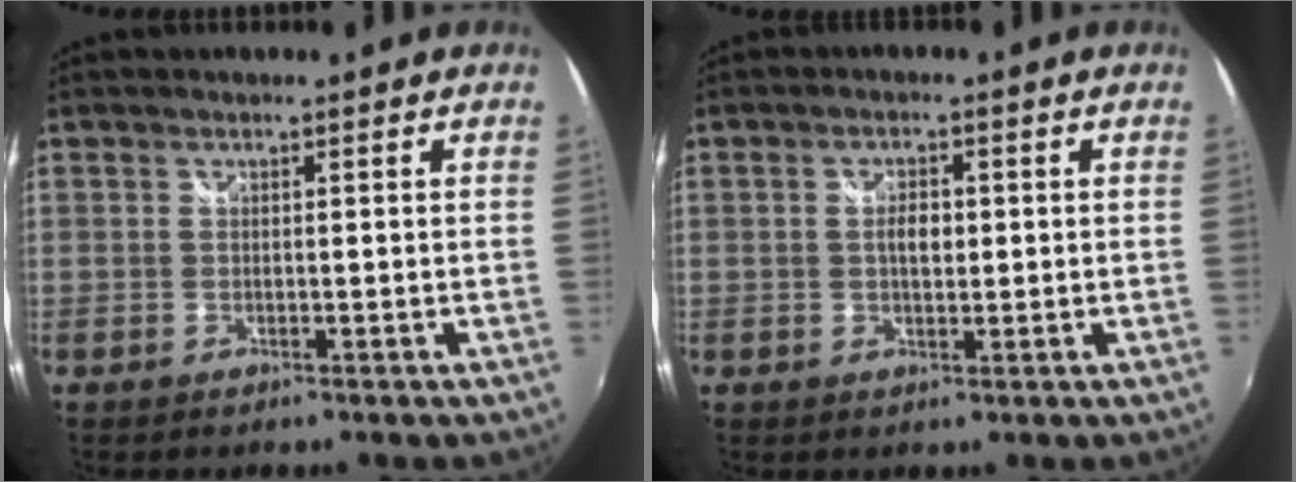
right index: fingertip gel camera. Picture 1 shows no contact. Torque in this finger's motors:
{"motor_torque": [0.46, 0.12, 0.35, 0.07]}